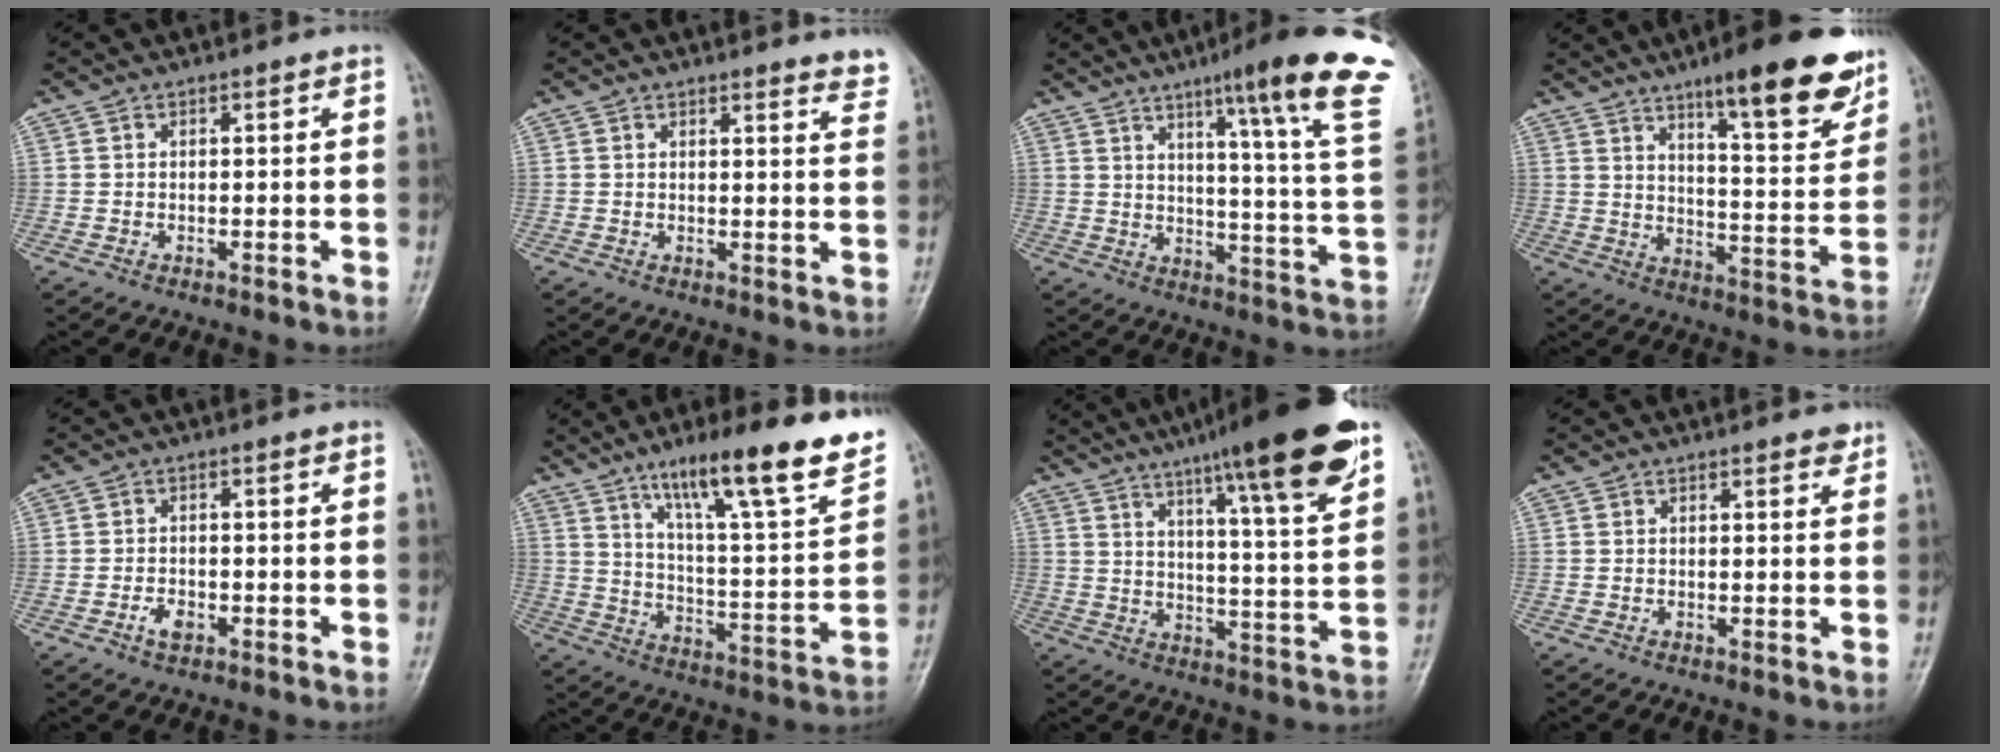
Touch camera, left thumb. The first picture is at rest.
{"total": 4.8, "force": [4.5, 0.7, 1.4], "torque": [-0.002, -0.030, 0.033]}
{"total": 23.0, "force": [13.5, 1.9, 18.6], "torque": [-0.233, -0.063, 0.172]}
{"total": 18.2, "force": [11.7, 4.2, 13.3], "torque": [-0.146, -0.063, 0.170]}
{"total": 2.5, "force": [-1.2, 1.5, 1.6], "torque": [-0.028, 0.006, -0.020]}
{"total": 22.0, "force": [14.3, 3.5, 16.4], "torque": [-0.222, -0.057, 0.226]}
{"total": 20.3, "force": [12.9, 2.2, 15.5], "torque": [-0.210, -0.046, 0.188]}
{"total": 1.9, "force": [1.4, 0.7, 1.0], "torque": [-0.006, -0.006, 0.015]}